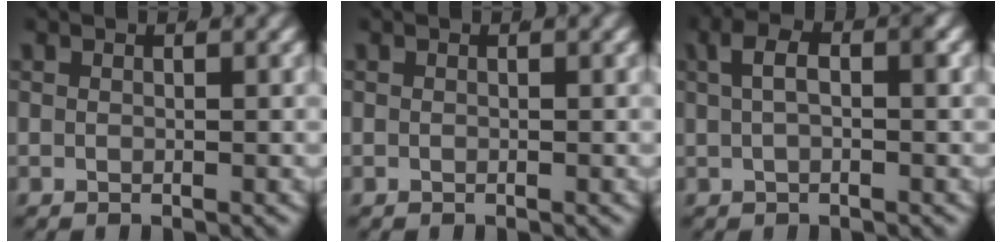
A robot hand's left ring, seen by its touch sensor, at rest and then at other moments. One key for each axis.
{"total": 0.0}
{"total": 3.3, "fx": 1.0, "fy": 1.2, "fz": 2.9, "tx": -0.039, "ty": 0.013, "tz": 0.013}